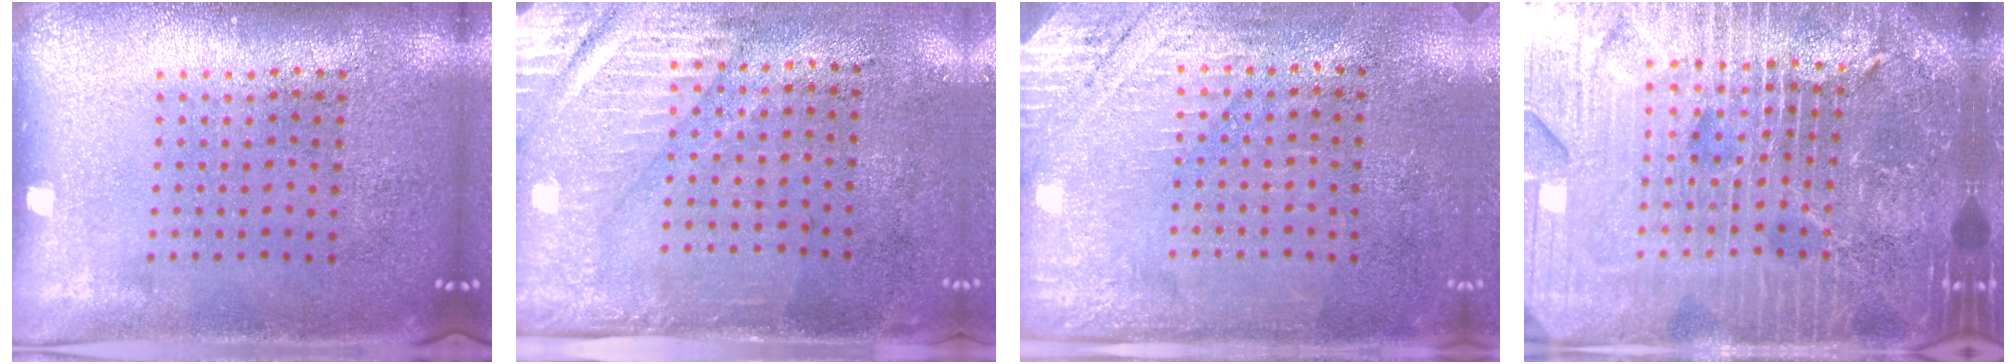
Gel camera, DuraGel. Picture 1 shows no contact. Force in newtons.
{"total": 3.0, "press": 2.5, "slide": 1.6}
{"total": 2.7, "press": 2.4, "slide": 1.3}
{"total": 6.3, "press": 5.6, "slide": 3.0}